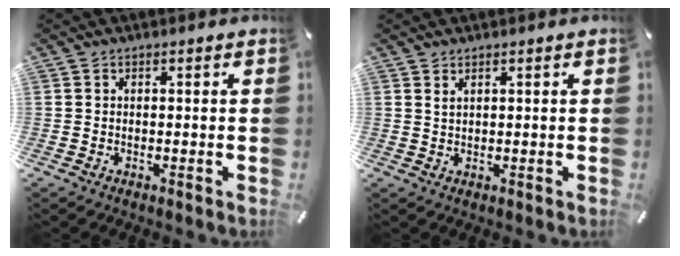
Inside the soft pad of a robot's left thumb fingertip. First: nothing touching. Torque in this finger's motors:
{"motor_torque": [-0.10, 0.10, -0.03, 0.00, -0.07]}